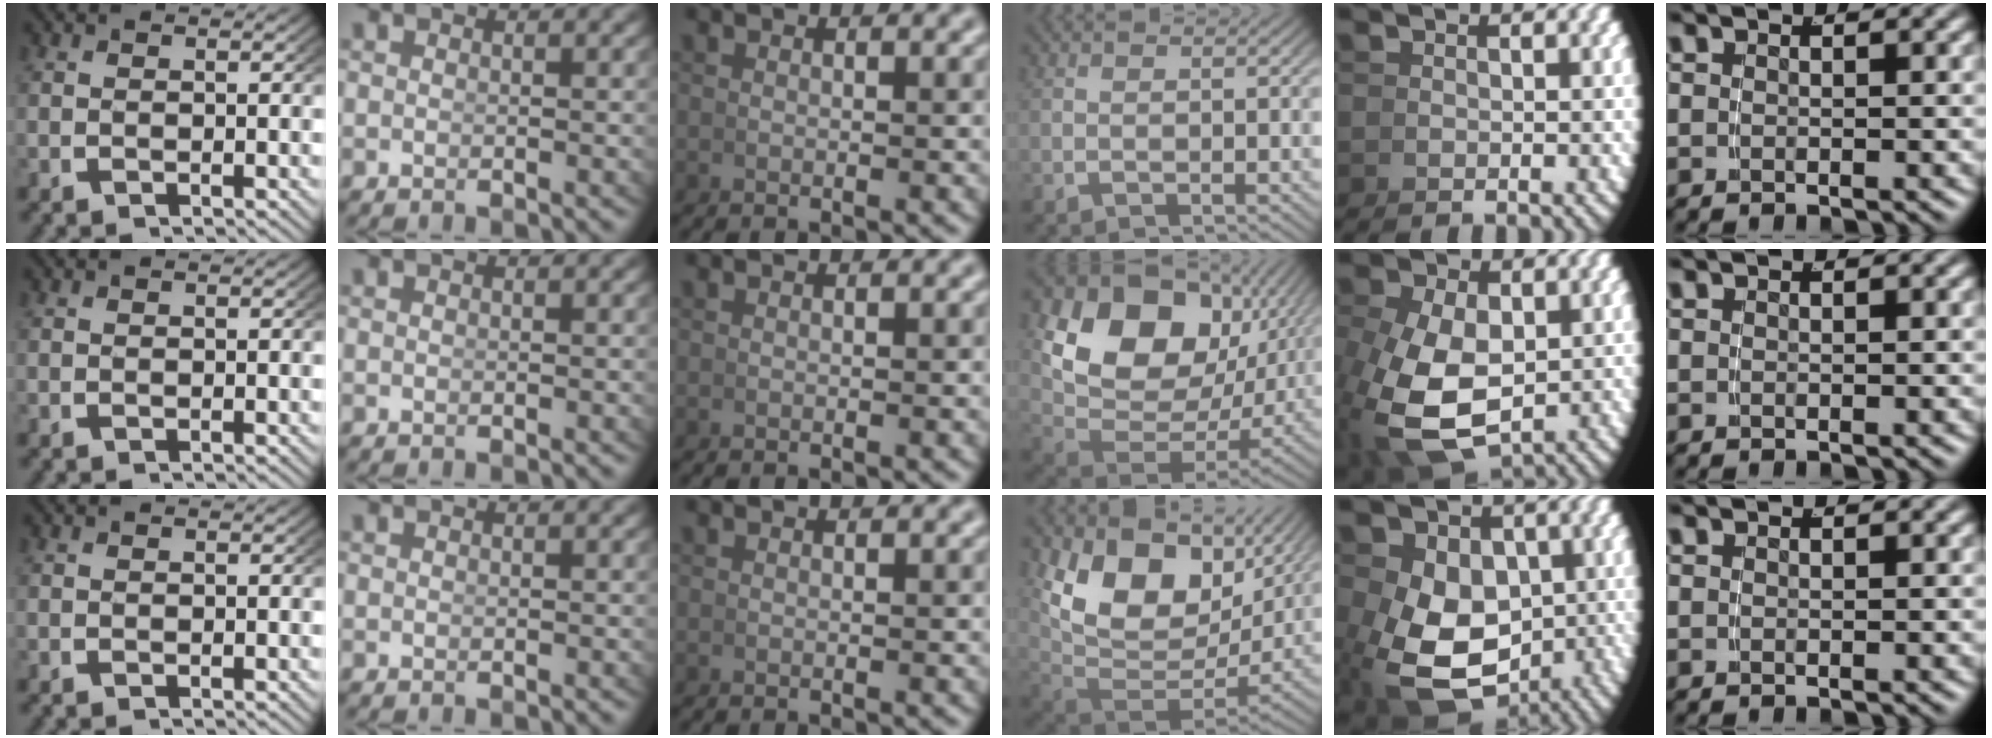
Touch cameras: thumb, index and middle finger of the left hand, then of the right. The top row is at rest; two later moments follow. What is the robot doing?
{"motion": "grasp_and_lifting", "object": "coin"}